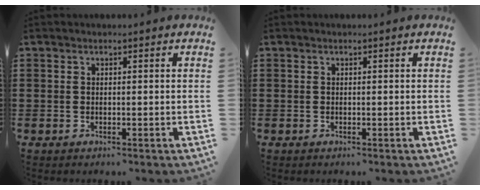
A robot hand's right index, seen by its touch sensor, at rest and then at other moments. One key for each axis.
{"total": 0.0}